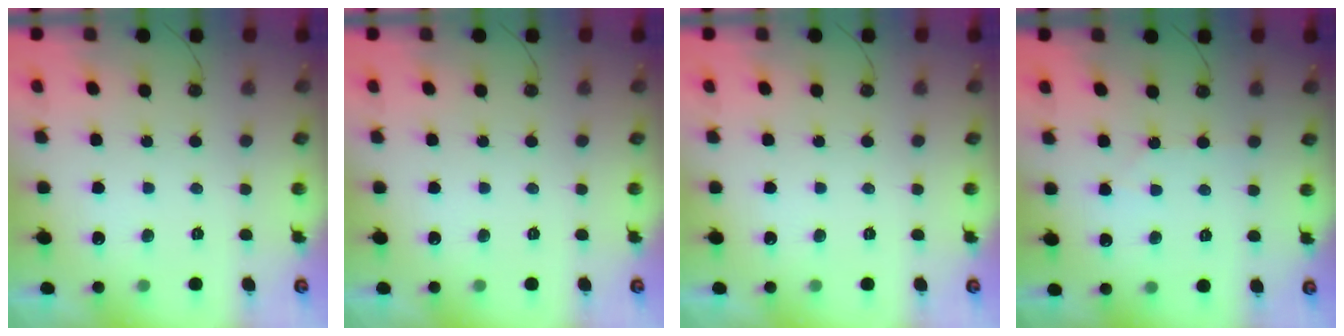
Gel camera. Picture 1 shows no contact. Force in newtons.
{"total": 0.0}
{"total": 0.0}
{"total": 3.9, "press": 3.8, "slide": 0.6}